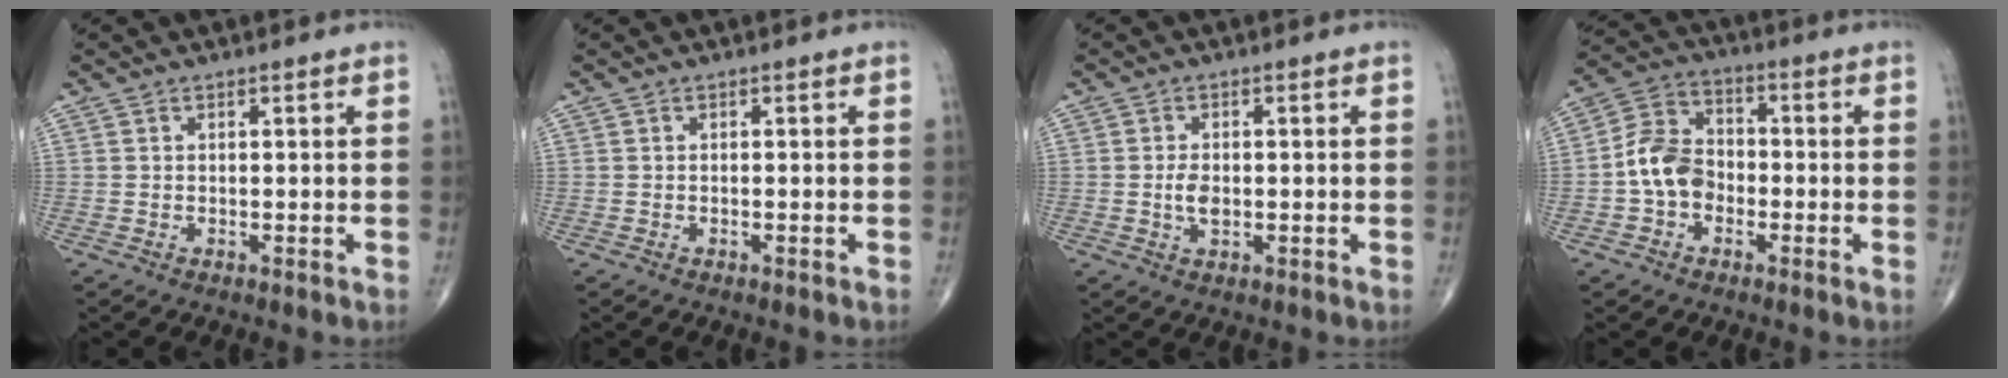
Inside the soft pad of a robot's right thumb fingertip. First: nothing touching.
{"total": 0.0}
{"total": 3.1, "force": [-0.3, 1.8, 2.6], "torque": [-0.045, 0.000, -0.006]}
{"total": 8.9, "force": [-2.1, 6.7, 5.5], "torque": [-0.086, 0.036, -0.053]}